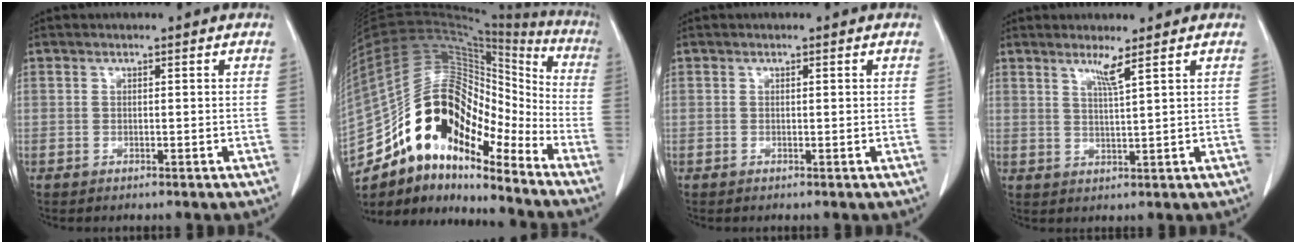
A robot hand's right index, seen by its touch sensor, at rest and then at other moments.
{"total": 18.8, "force": [-12.9, 7.8, 11.3], "torque": [-0.196, 0.072, -0.225]}
{"total": 0.0}
{"total": 2.8, "force": [1.9, -0.8, 2.0], "torque": [-0.038, -0.012, 0.039]}